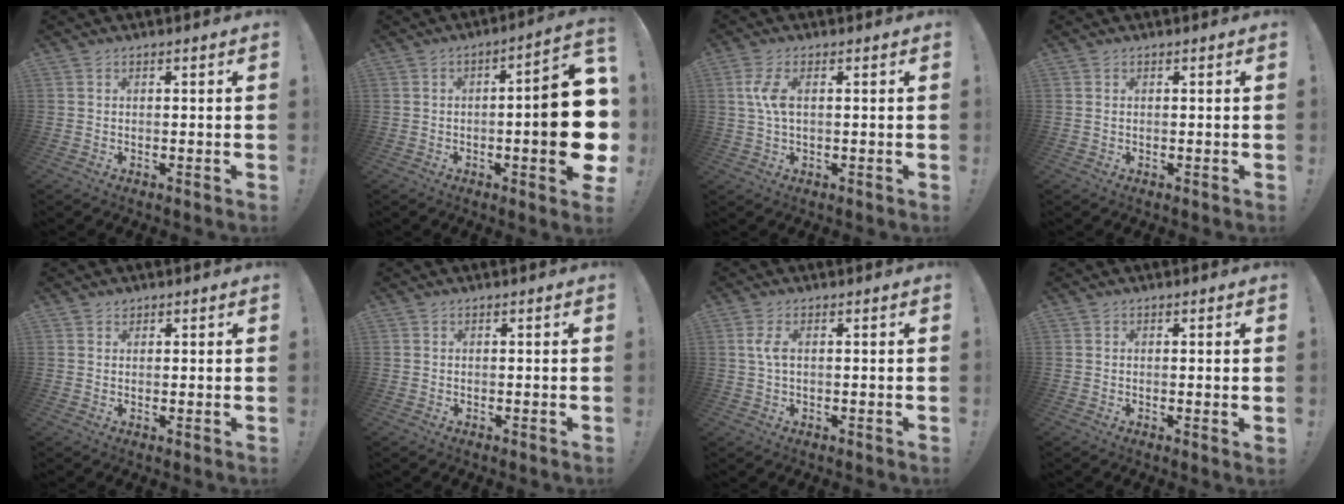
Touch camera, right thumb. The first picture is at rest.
{"total": 16.3, "force": [-2.1, 2.8, 15.9], "torque": [-0.213, 0.003, -0.030]}
{"total": 5.2, "force": [0.7, 2.0, 4.8], "torque": [-0.102, 0.000, 0.009]}
{"total": 0.0}
{"total": 1.4, "force": [1.0, 0.9, 0.1], "torque": [-0.001, 0.000, 0.020]}
{"total": 0.0}
{"total": 3.3, "force": [0.4, 1.2, 3.0], "torque": [-0.064, 0.002, 0.006]}
{"total": 1.3, "force": [0.3, -0.5, 1.2], "torque": [-0.018, -0.004, 0.004]}